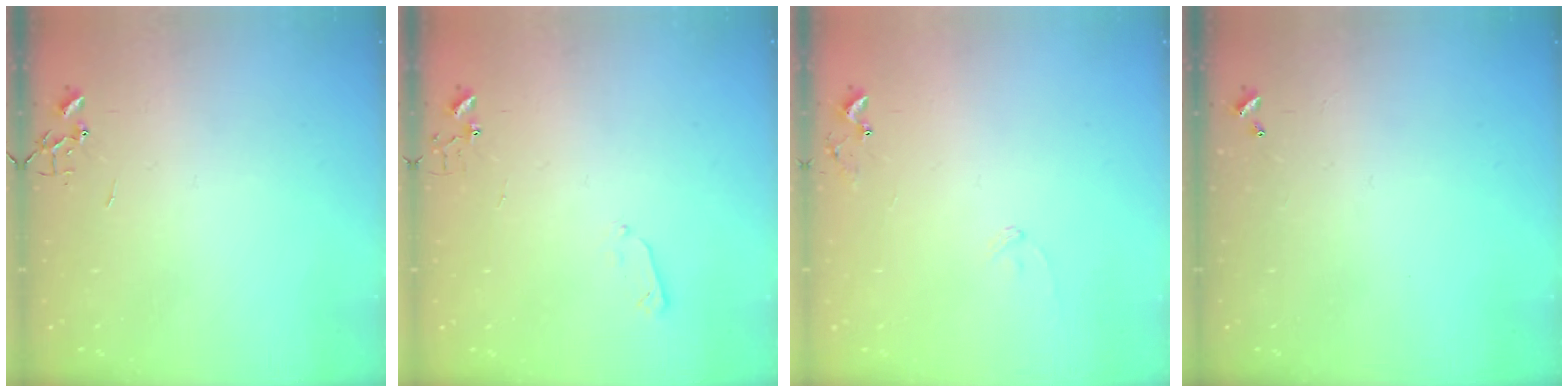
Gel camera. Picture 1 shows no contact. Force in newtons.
{"total": 3.3, "press": 3.2, "slide": 0.6}
{"total": 7.8, "press": 7.7, "slide": 0.5}
{"total": 0.0}